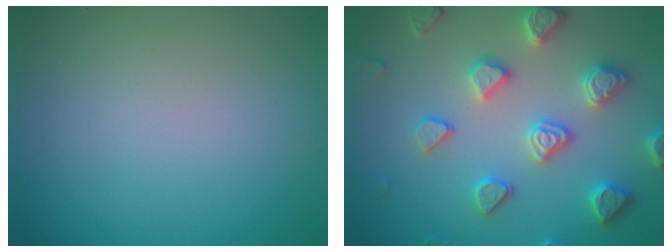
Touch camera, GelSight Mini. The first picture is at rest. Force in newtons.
{"total": 4.5, "press": 4.5, "slide": 0.6}